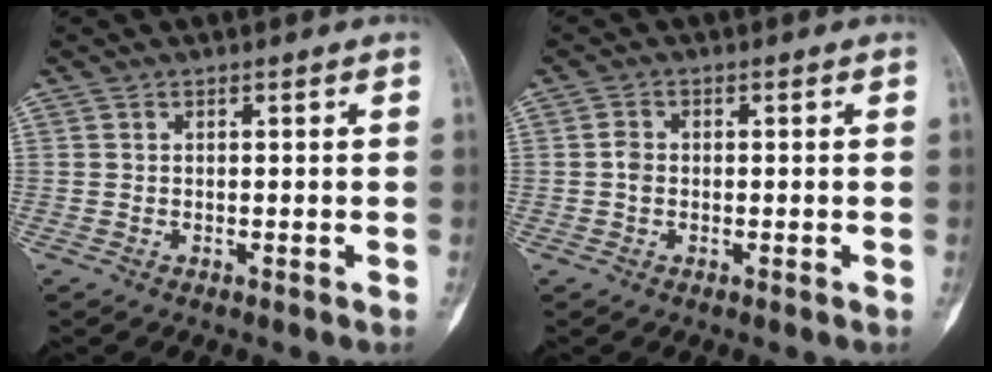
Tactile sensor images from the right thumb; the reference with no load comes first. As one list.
[{"total": 1.7, "force": [-0.3, 1.3, 1.0], "torque": [-0.012, 0.003, -0.009]}]